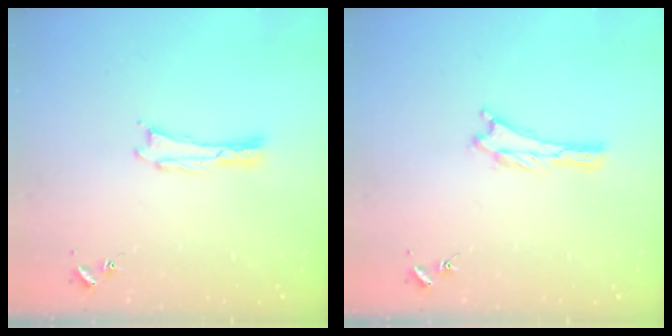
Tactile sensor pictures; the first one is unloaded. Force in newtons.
{"total": 0.0}